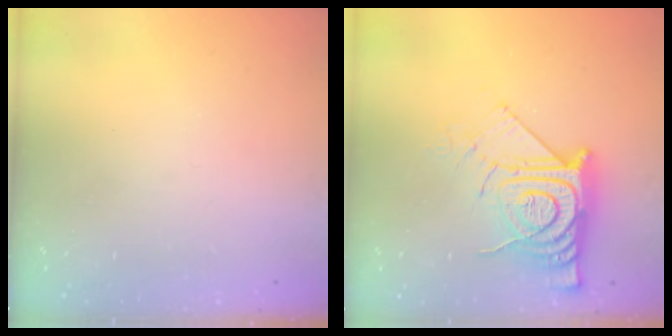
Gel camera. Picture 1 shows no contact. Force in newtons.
{"total": 14.9, "press": 14.9, "slide": 1.4}